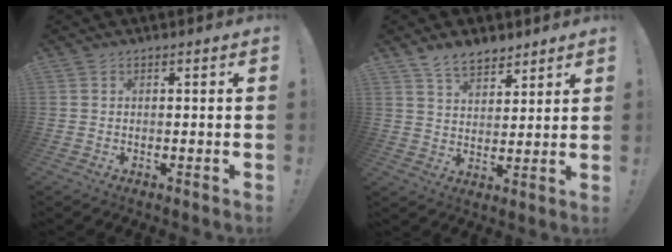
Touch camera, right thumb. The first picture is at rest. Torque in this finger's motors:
{"motor_torque": [-0.54, 1.05, 0.70, 0.55, -0.01]}